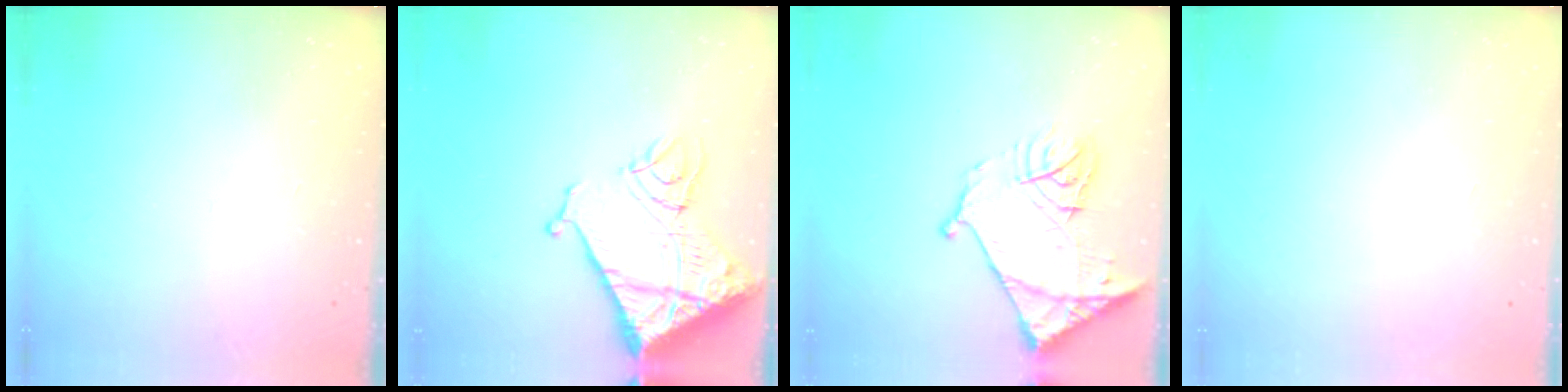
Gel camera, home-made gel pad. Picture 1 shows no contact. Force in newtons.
{"total": 18.4, "press": 18.3, "slide": 2.2}
{"total": 15.0, "press": 14.9, "slide": 1.6}
{"total": 1.5, "press": 1.5, "slide": 0.1}